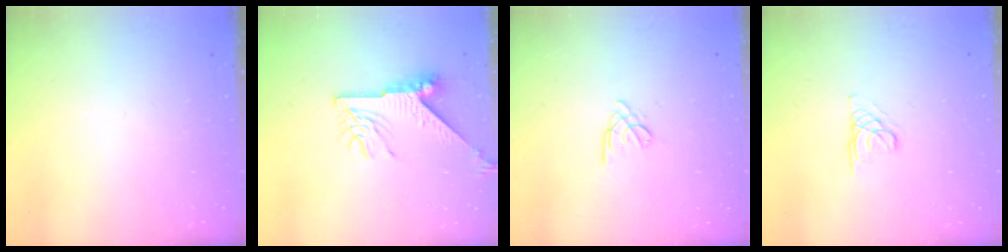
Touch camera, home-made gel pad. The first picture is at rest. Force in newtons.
{"total": 9.8, "press": 9.8, "slide": 0.7}
{"total": 1.7, "press": 1.7, "slide": 0.4}
{"total": 1.7, "press": 1.7, "slide": 0.1}